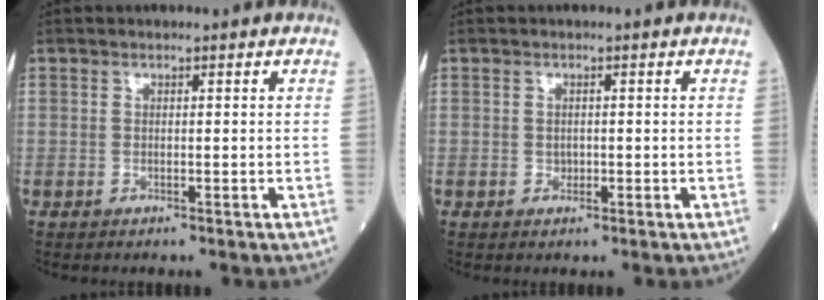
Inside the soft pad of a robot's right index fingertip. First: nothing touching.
{"total": 0.8, "force": [-0.2, 0.7, 0.3], "torque": [-0.006, 0.001, -0.001]}